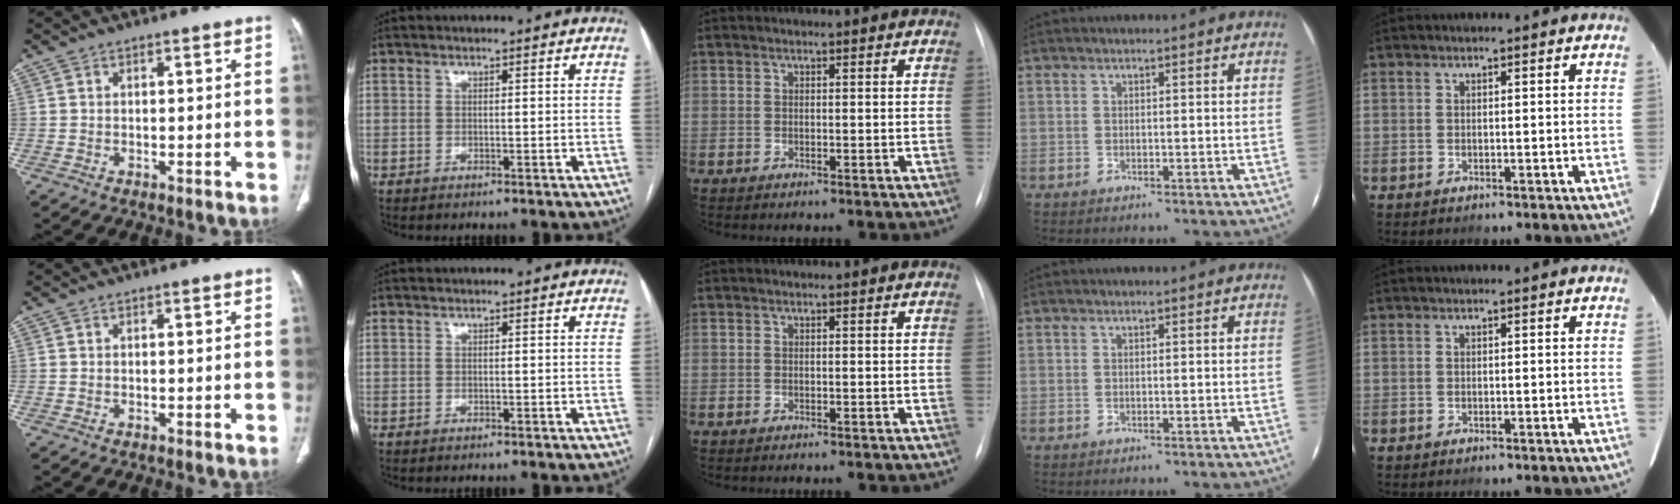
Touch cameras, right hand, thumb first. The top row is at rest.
{}